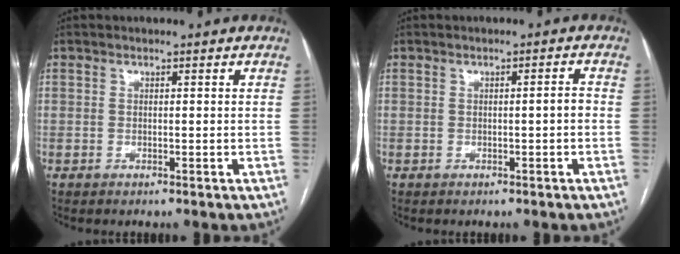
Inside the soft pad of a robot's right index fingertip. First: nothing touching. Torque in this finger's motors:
{"motor_torque": [0.38, 0.01, 0.06, 0.02]}